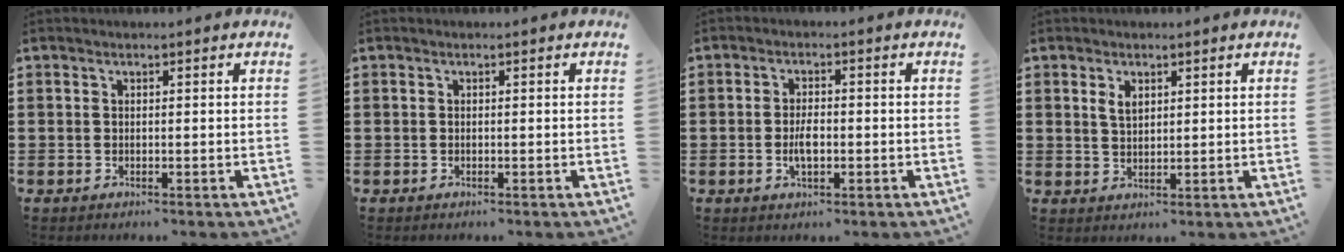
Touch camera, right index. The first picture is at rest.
{"total": 0.0}
{"total": 3.6, "force": [-0.7, 1.5, 3.2], "torque": [-0.065, 0.000, -0.015]}
{"total": 2.2, "force": [1.1, 1.2, 1.5], "torque": [-0.033, 0.003, 0.021]}